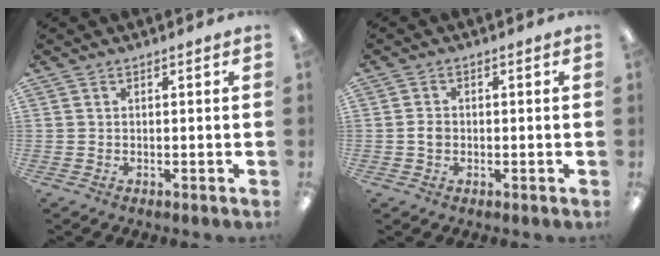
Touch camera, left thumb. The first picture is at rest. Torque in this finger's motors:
{"motor_torque": [-0.10, 0.11, -0.05, 0.05, 0.01]}